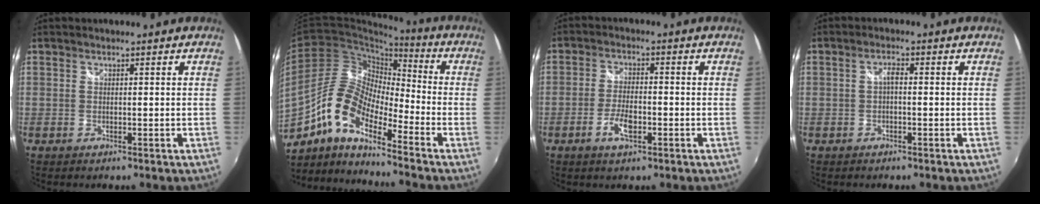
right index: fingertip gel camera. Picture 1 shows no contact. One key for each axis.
{"total": 11.4, "fx": -7.3, "fy": 4.0, "fz": 7.8, "tx": -0.149, "ty": 0.018, "tz": -0.154}
{"total": 5.1, "fx": -2.3, "fy": 1.8, "fz": 4.2, "tx": -0.091, "ty": 0.001, "tz": -0.043}
{"total": 1.7, "fx": -0.3, "fy": 0.6, "fz": 1.6, "tx": -0.030, "ty": 0.007, "tz": -0.008}